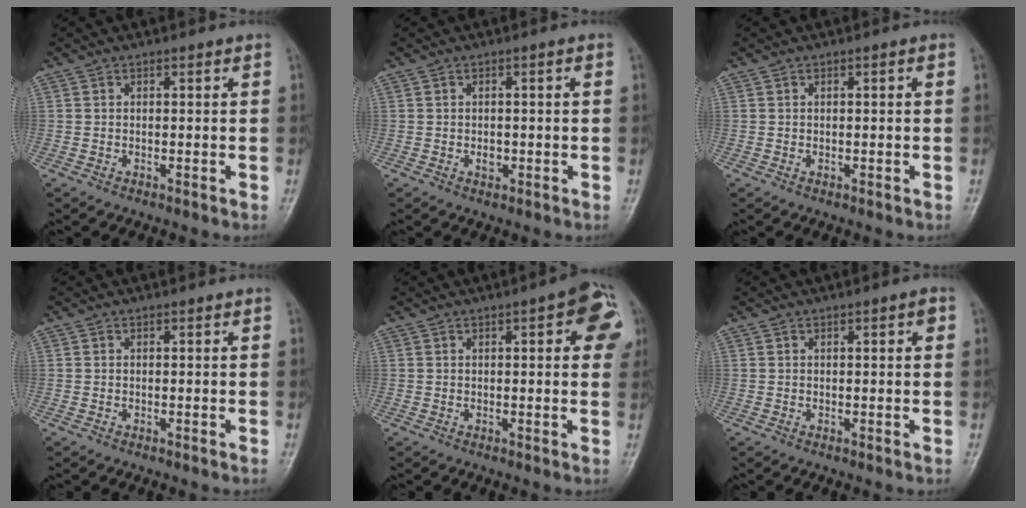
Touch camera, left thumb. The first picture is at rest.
{"total": 1.9, "force": [-0.4, 1.2, 1.4], "torque": [-0.017, 0.007, -0.006]}
{"total": 0.8, "force": [0.0, 0.2, 0.7], "torque": [-0.014, 0.007, 0.004]}
{"total": 0.0}
{"total": 8.5, "force": [2.4, 2.6, 7.7], "torque": [-0.071, 0.006, 0.019]}
{"total": 1.6, "force": [0.6, 0.4, 1.5], "torque": [-0.019, 0.002, 0.006]}